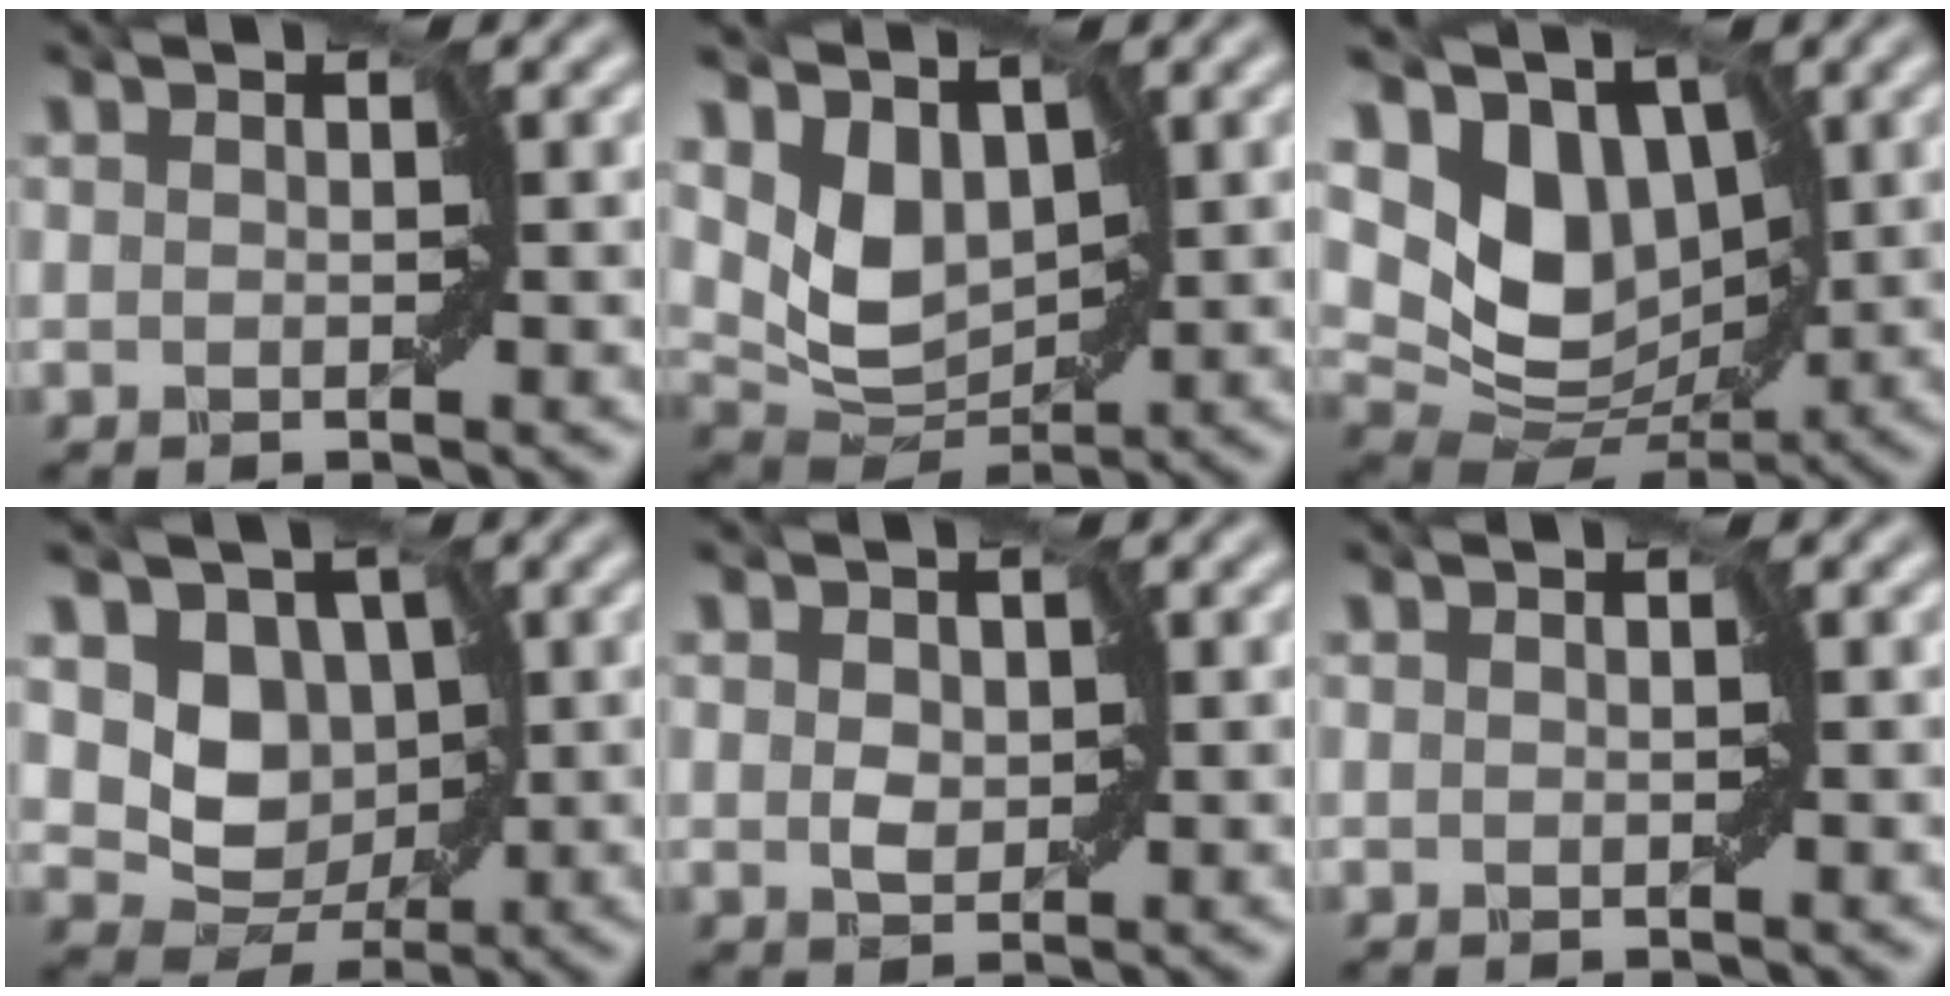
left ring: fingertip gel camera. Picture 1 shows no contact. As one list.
[{"total": 3.6, "force": [1.6, 2.7, 1.8], "torque": [-0.047, -0.015, 0.033]}, {"total": 7.2, "force": [2.6, 5.5, 3.8], "torque": [-0.076, -0.024, 0.047]}, {"total": 4.4, "force": [1.0, 3.7, 2.2], "torque": [-0.034, -0.010, 0.015]}, {"total": 1.4, "force": [0.2, 1.2, 0.7], "torque": [-0.016, -0.002, 0.001]}, {"total": 0.0}]